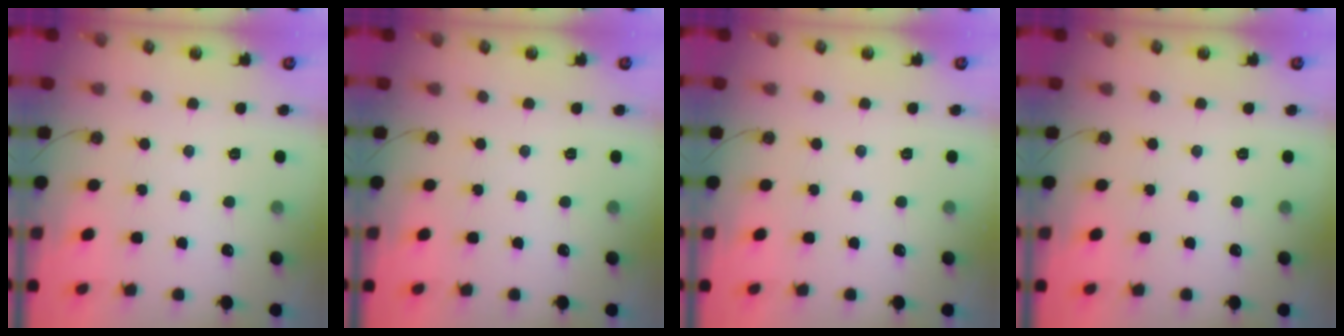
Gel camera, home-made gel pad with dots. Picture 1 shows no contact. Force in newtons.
{"total": 0.0}
{"total": 0.0}
{"total": 0.0}